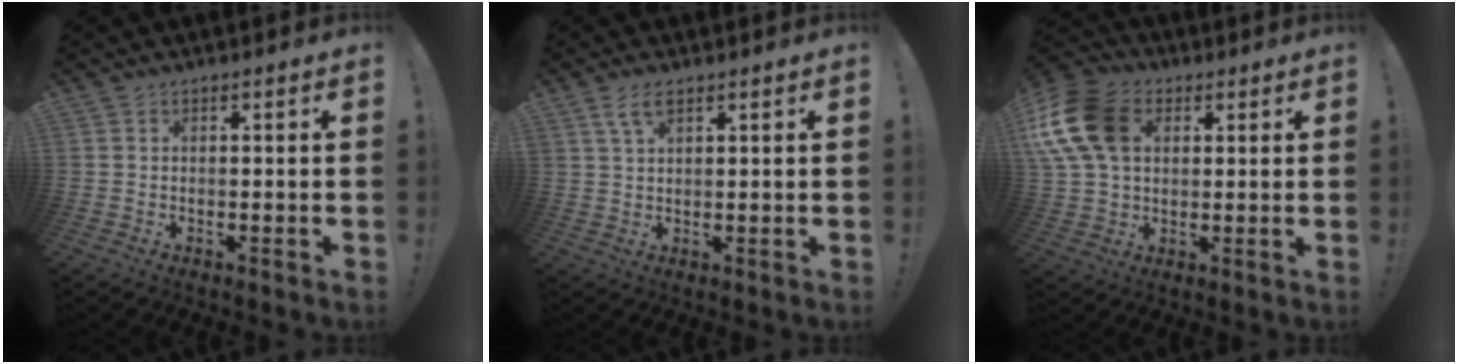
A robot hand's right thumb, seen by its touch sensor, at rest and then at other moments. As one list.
[{"total": 4.6, "force": [2.6, 1.9, 3.3], "torque": [-0.057, -0.006, 0.047]}, {"total": 18.2, "force": [5.0, 13.2, 11.5], "torque": [-0.222, -0.004, 0.098]}]